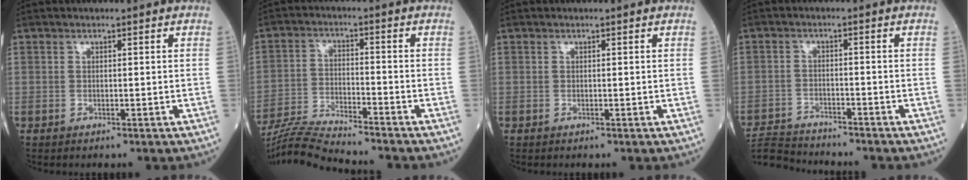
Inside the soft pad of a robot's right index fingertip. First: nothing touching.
{"total": 10.7, "force": [-10.2, -1.1, 3.0], "torque": [-0.053, -0.014, -0.182]}
{"total": 0.0}
{"total": 7.7, "force": [-7.7, 0.1, 0.5], "torque": [-0.012, -0.004, -0.138]}